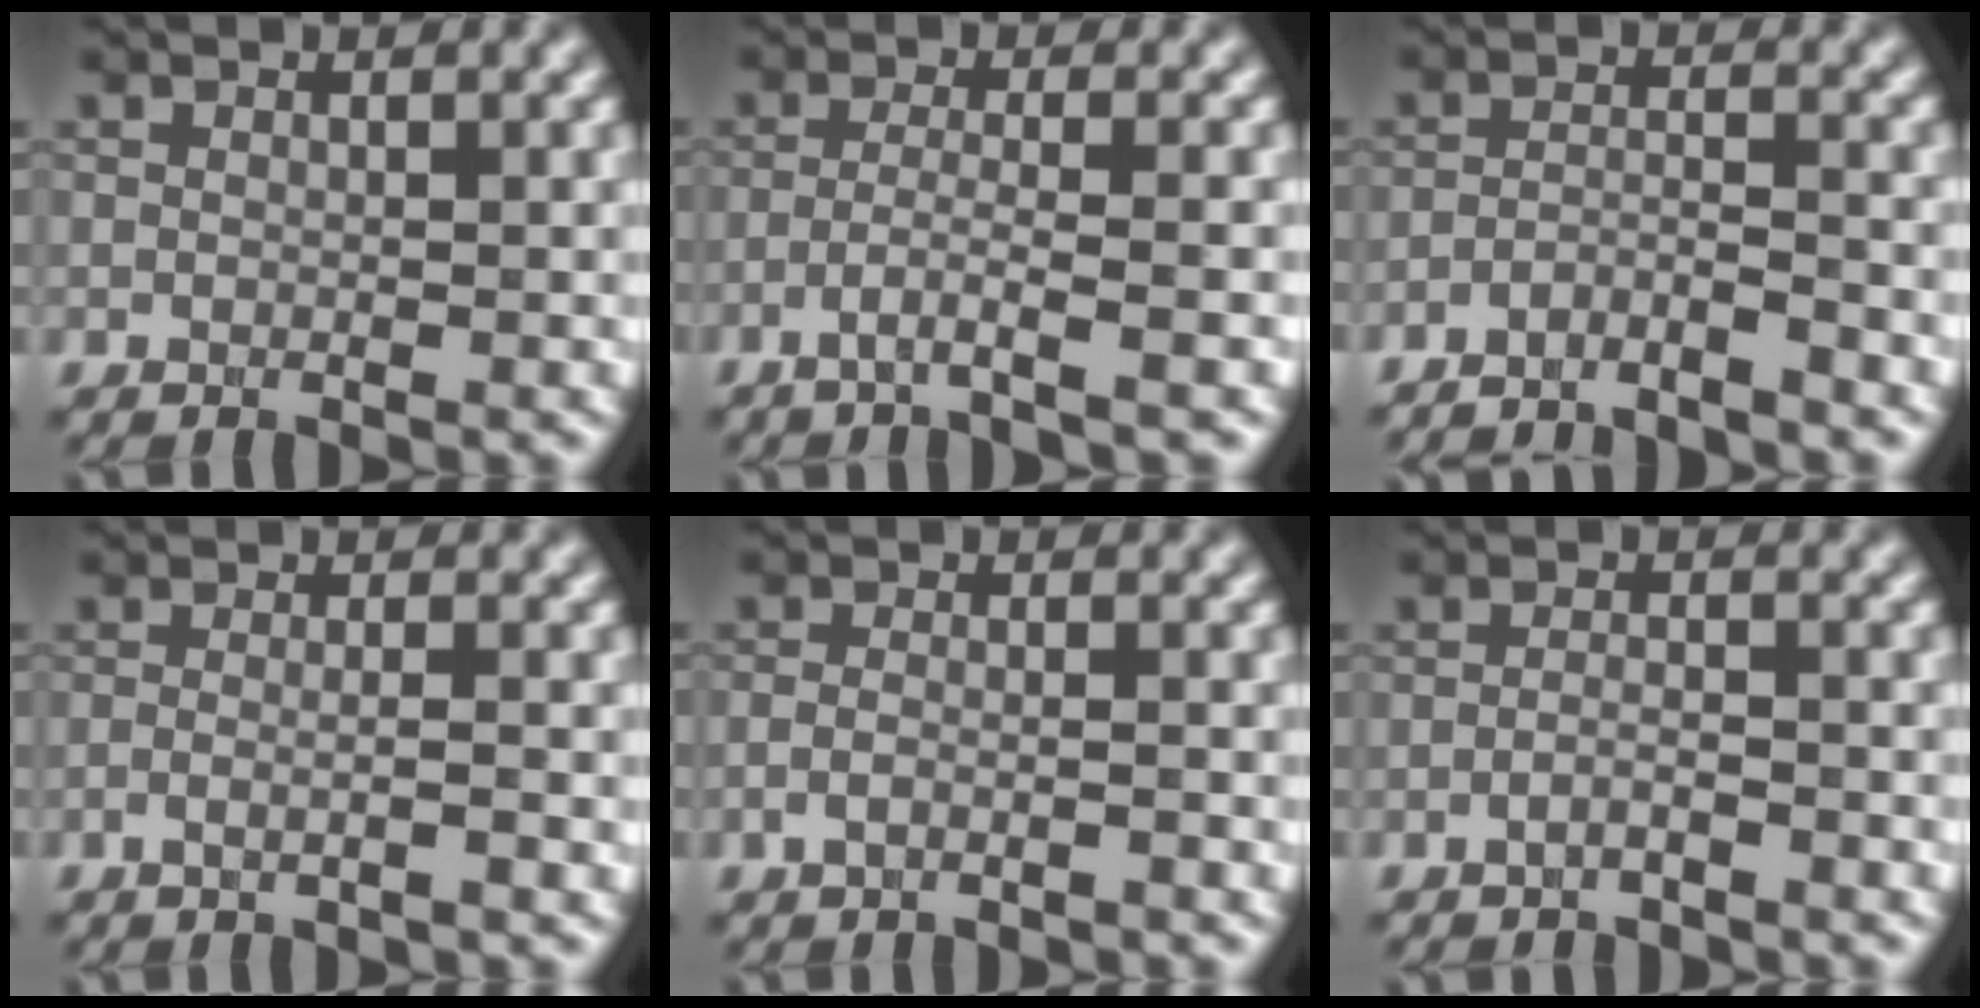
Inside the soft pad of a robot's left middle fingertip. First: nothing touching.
{"total": 3.1, "force": [-1.7, 0.3, 2.6], "torque": [-0.041, 0.002, -0.048]}
{"total": 3.4, "force": [-3.1, 0.3, 1.5], "torque": [-0.021, -0.001, -0.061]}
{"total": 2.2, "force": [-0.5, 0.7, 2.0], "torque": [-0.017, 0.000, -0.024]}
{"total": 1.6, "force": [-1.2, 0.4, 1.0], "torque": [-0.021, -0.003, -0.028]}
{"total": 1.4, "force": [-1.1, 0.3, 0.9], "torque": [-0.015, 0.000, -0.025]}